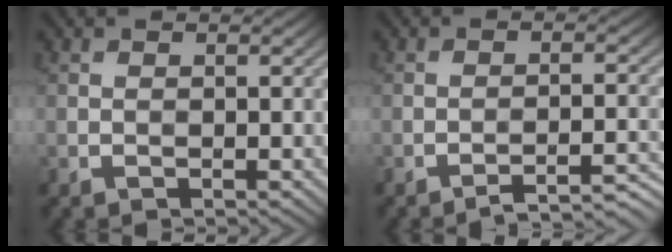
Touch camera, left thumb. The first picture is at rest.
{"total": 5.0, "force": [-4.1, 0.6, 2.8], "torque": [-0.041, 0.016, -0.061]}